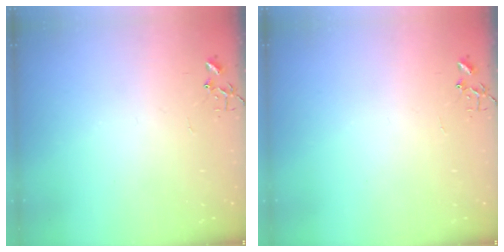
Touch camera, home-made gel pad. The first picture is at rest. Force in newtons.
{"total": 0.0}